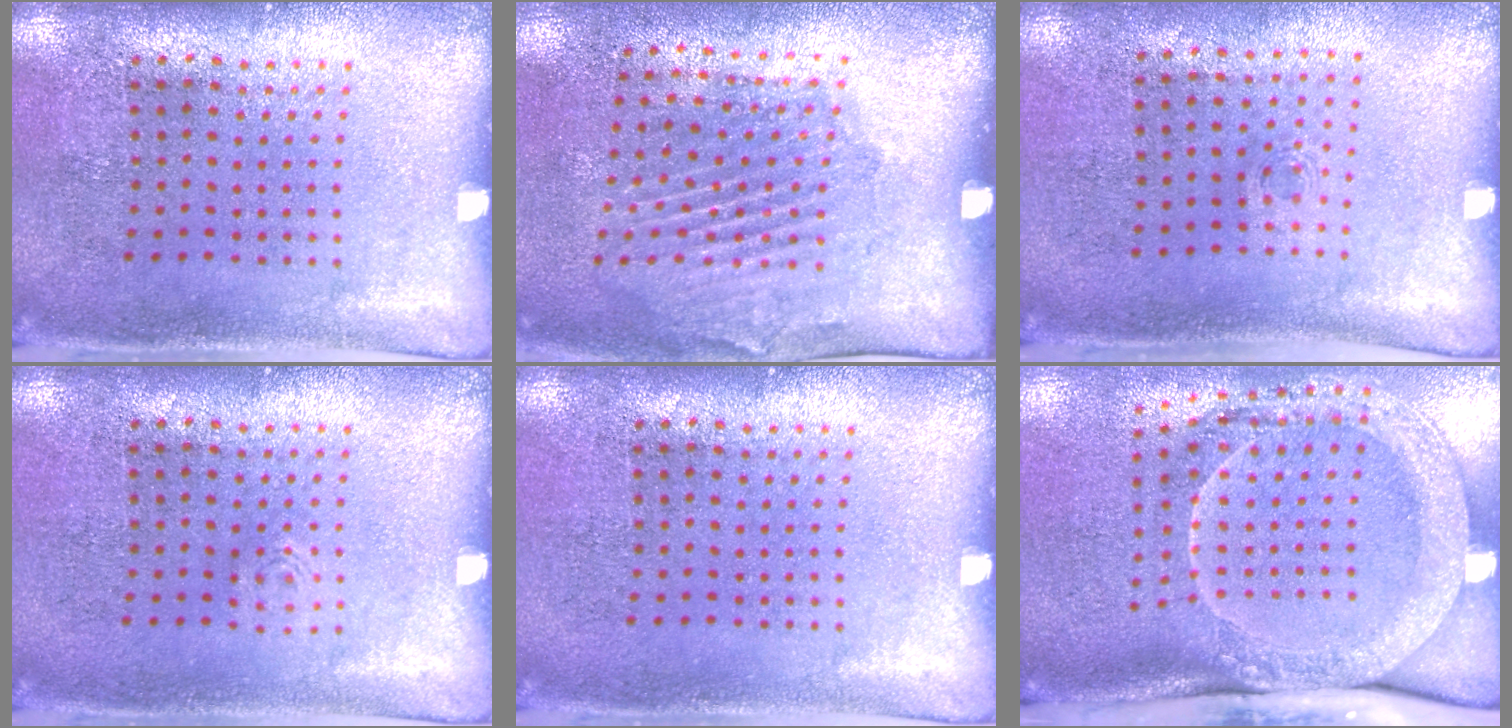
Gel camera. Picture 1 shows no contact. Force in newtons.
{"total": 1.9, "press": 1.2, "slide": 1.5}
{"total": 0.5, "press": 0.3, "slide": 0.4}
{"total": 0.6, "press": 0.6, "slide": 0.1}
{"total": 0.0}
{"total": 2.1, "press": 2.0, "slide": 0.8}